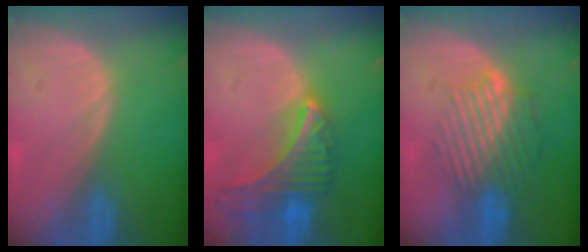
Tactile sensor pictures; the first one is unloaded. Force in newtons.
{"total": 9.0, "press": 7.9, "slide": 4.3}
{"total": 9.4, "press": 8.0, "slide": 5.1}